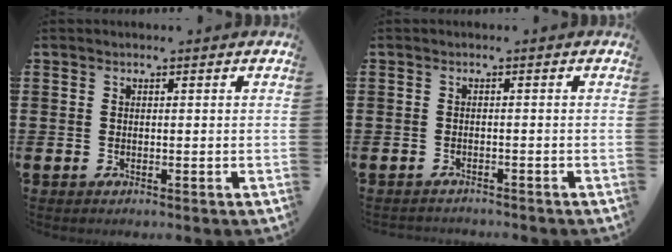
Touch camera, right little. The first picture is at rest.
{"total": 0.9, "force": [-0.9, 0.0, -0.1], "torque": [0.000, 0.002, -0.020]}